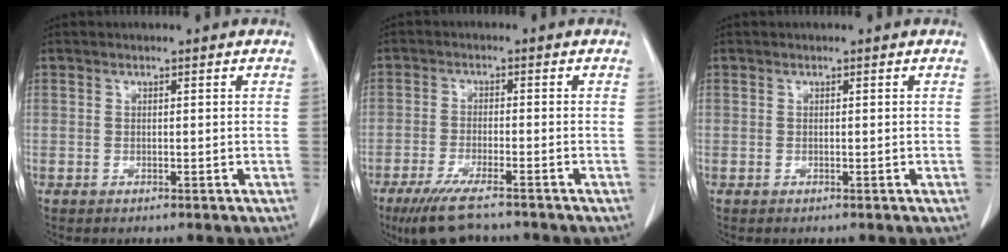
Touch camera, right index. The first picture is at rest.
{"total": 8.2, "force": [-6.5, 1.3, 4.9], "torque": [-0.088, -0.021, -0.108]}
{"total": 0.0}